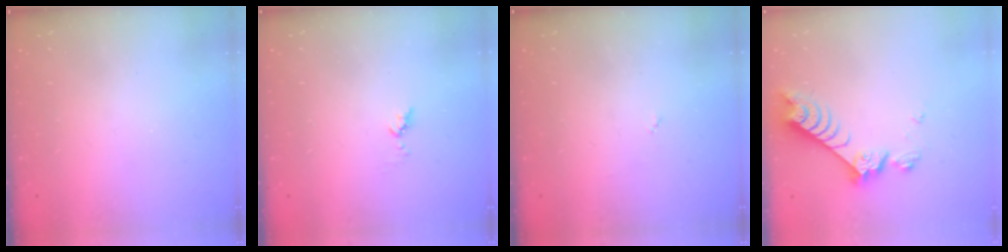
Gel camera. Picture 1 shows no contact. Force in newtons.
{"total": 3.7, "press": 3.6, "slide": 0.4}
{"total": 2.7, "press": 2.7, "slide": 0.4}
{"total": 7.6, "press": 7.6, "slide": 0.8}